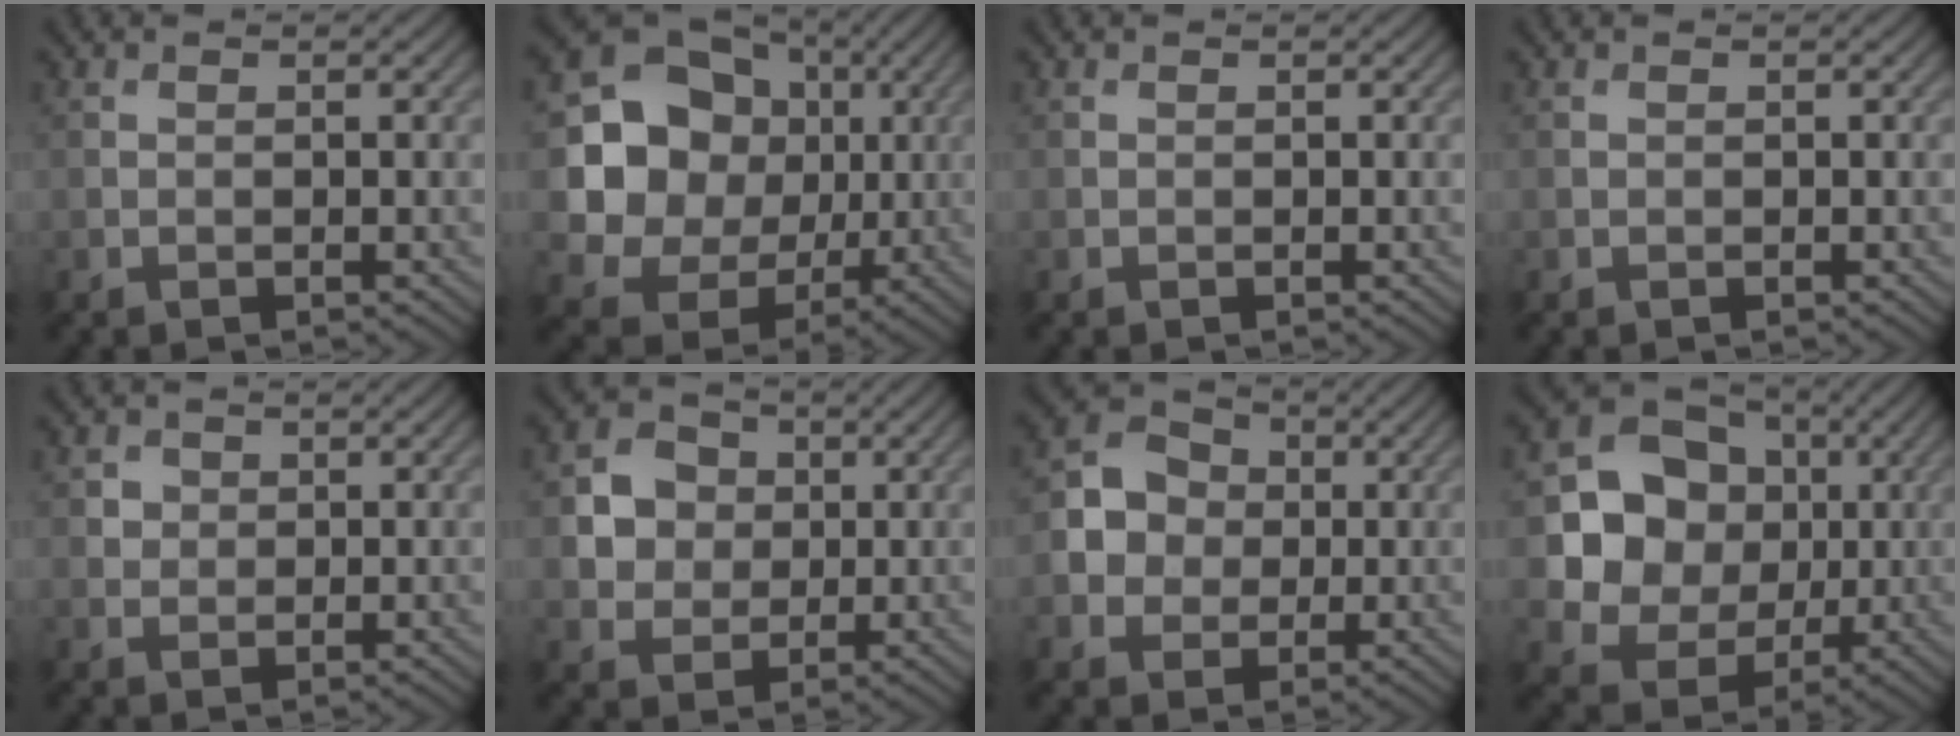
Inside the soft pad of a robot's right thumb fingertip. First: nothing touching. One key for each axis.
{"total": 13.7, "fx": 1.4, "fy": 12.0, "fz": 6.4, "tx": -0.148, "ty": -0.006, "tz": 0.017}
{"total": 0.0}
{"total": 0.0}
{"total": 2.0, "fx": 0.6, "fy": 1.8, "fz": 0.6, "tx": -0.012, "ty": -0.007, "tz": 0.012}
{"total": 5.7, "fx": 0.8, "fy": 5.0, "fz": 2.5, "tx": -0.064, "ty": 0.007, "tz": 0.002}
{"total": 6.4, "fx": -0.1, "fy": 5.7, "fz": 3.0, "tx": -0.064, "ty": 0.003, "tz": -0.013}
{"total": 11.7, "fx": 1.1, "fy": 10.1, "fz": 5.7, "tx": -0.114, "ty": -0.001, "tz": 0.008}